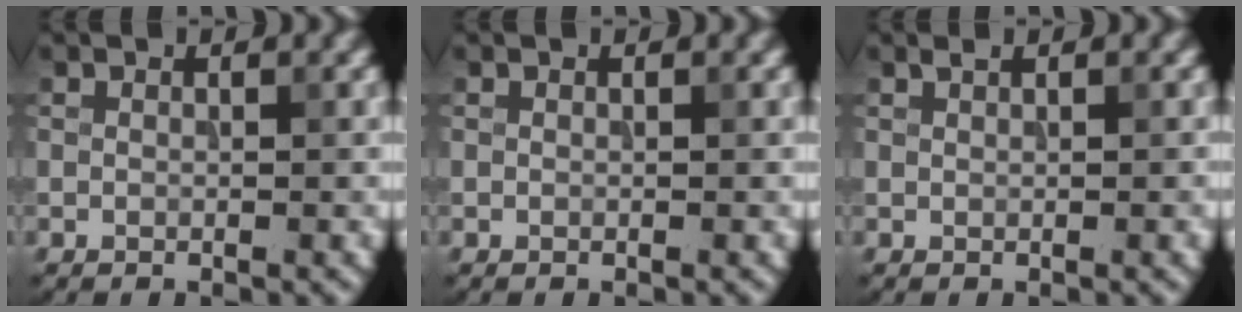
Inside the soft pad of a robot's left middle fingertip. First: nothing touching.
{"total": 0.0}
{"total": 0.8, "force": [0.4, 0.2, 0.7], "torque": [-0.009, 0.002, 0.007]}